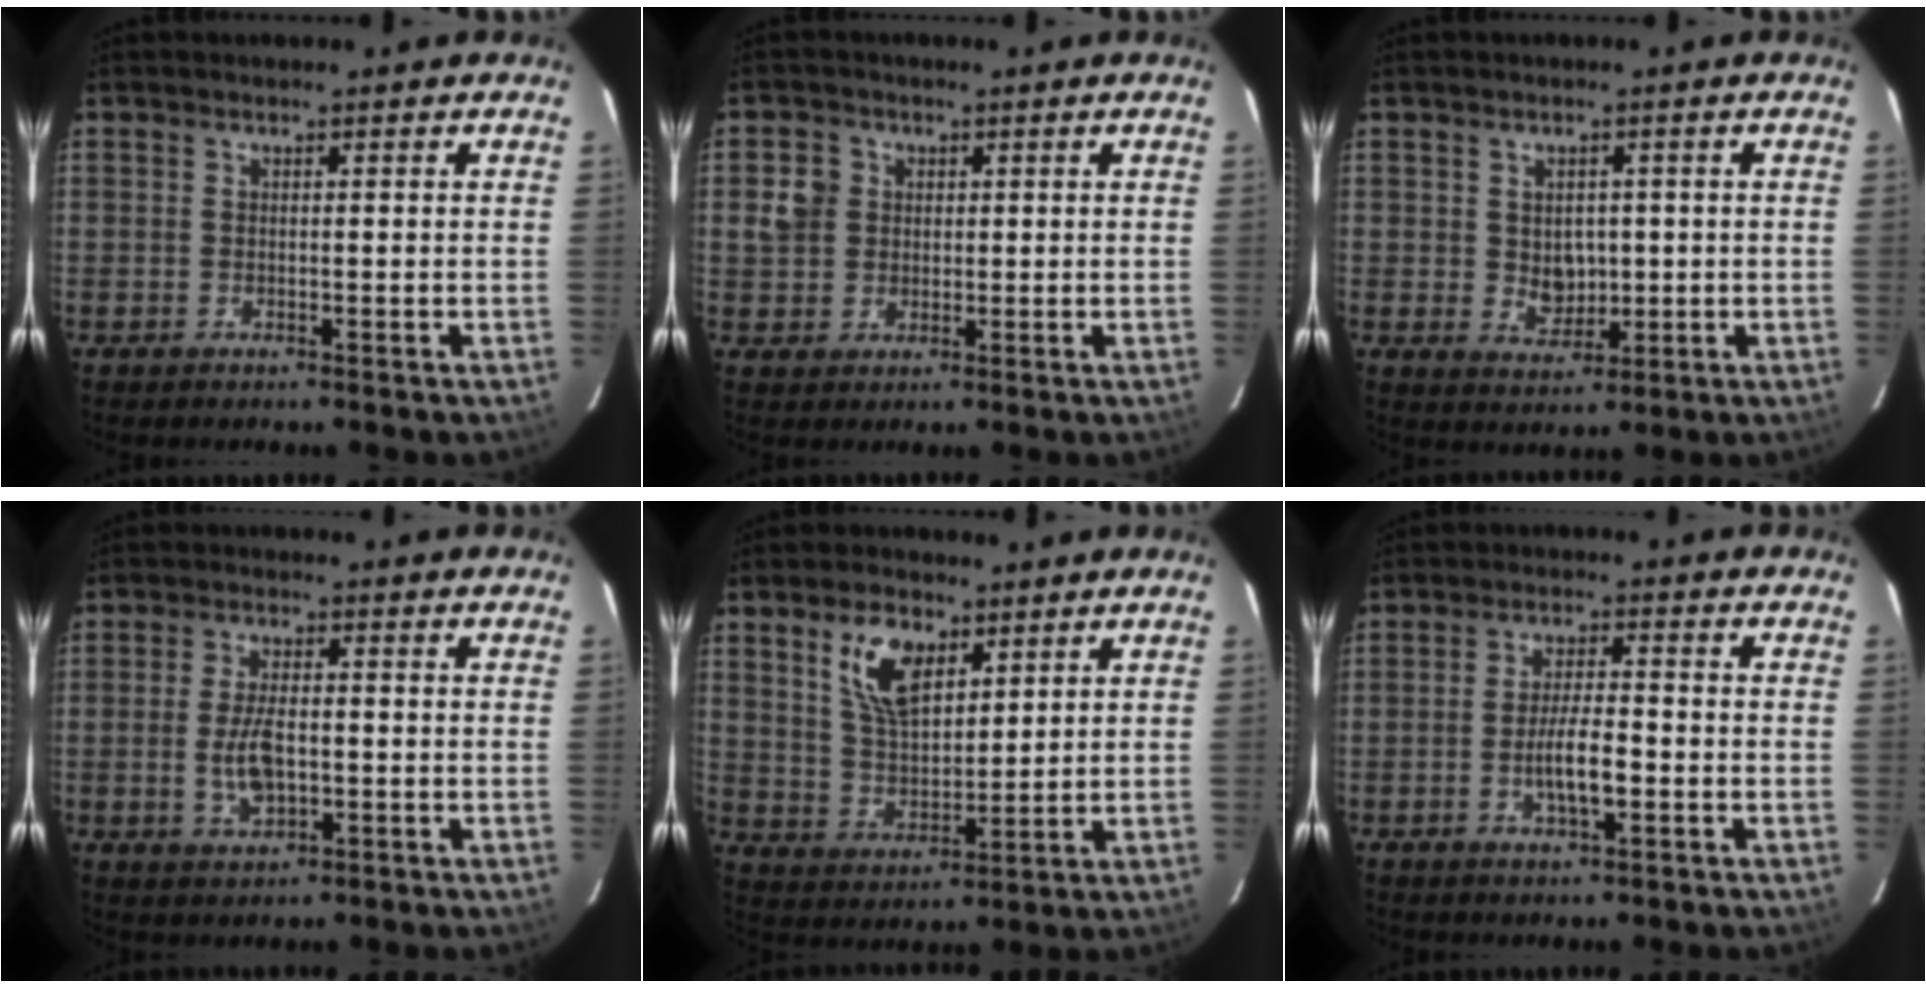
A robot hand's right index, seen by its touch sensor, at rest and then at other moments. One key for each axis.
{"total": 4.5, "fx": 0.7, "fy": 4.2, "fz": 1.3, "tx": -0.016, "ty": 0.019, "tz": 0.015}
{"total": 4.5, "fx": 0.2, "fy": 3.8, "fz": 2.4, "tx": -0.039, "ty": -0.001, "tz": 0.012}
{"total": 6.3, "fx": -1.1, "fy": 3.1, "fz": 5.4, "tx": -0.109, "ty": -0.005, "tz": -0.015}
{"total": 9.7, "fx": 4.9, "fy": 5.1, "fz": 6.7, "tx": -0.125, "ty": 0.011, "tz": 0.101}
{"total": 5.9, "fx": -1.9, "fy": 1.4, "fz": 5.4, "tx": -0.102, "ty": -0.002, "tz": -0.030}